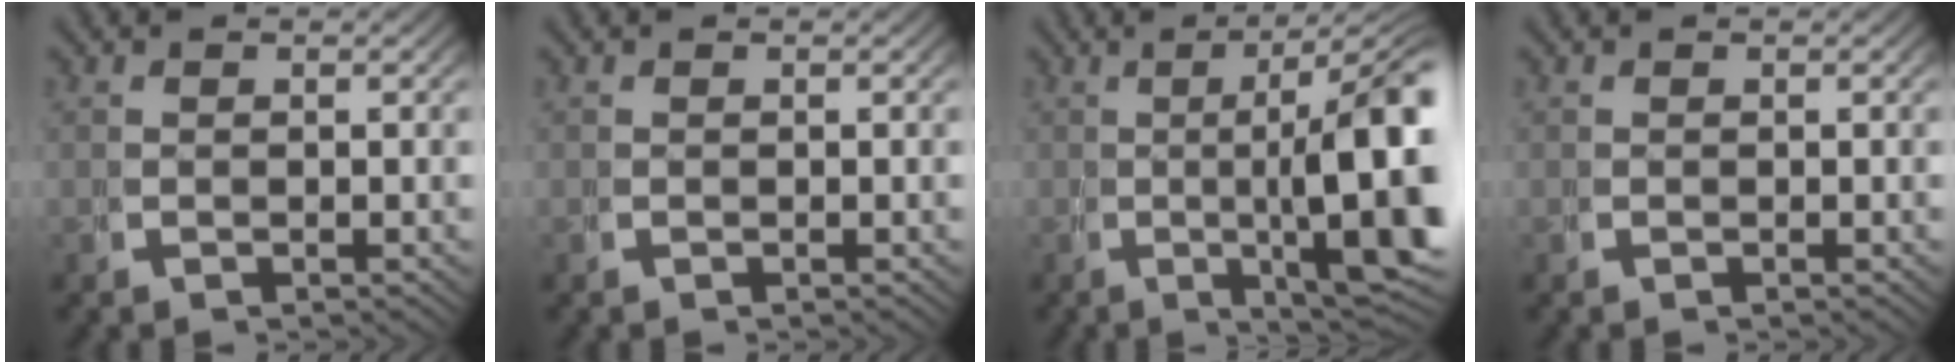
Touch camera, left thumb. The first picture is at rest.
{"total": 0.0}
{"total": 12.9, "force": [-0.3, 4.2, 12.2], "torque": [-0.161, -0.007, -0.005]}
{"total": 0.0}